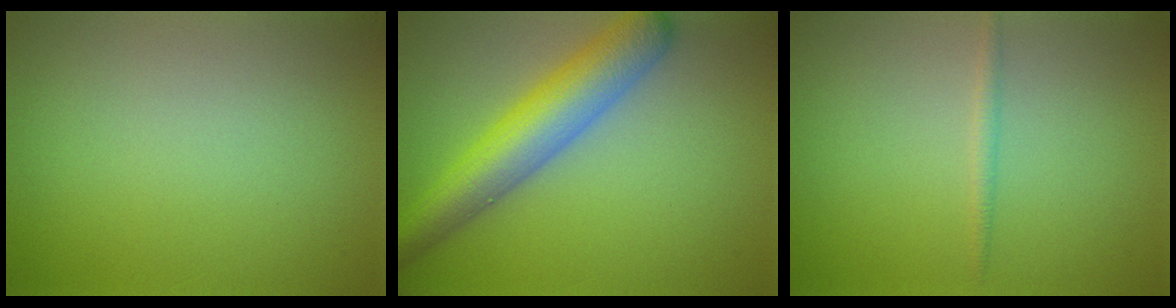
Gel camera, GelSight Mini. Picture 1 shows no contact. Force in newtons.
{"total": 7.0, "press": 7.0, "slide": 0.3}
{"total": 0.9, "press": 0.9, "slide": 0.0}